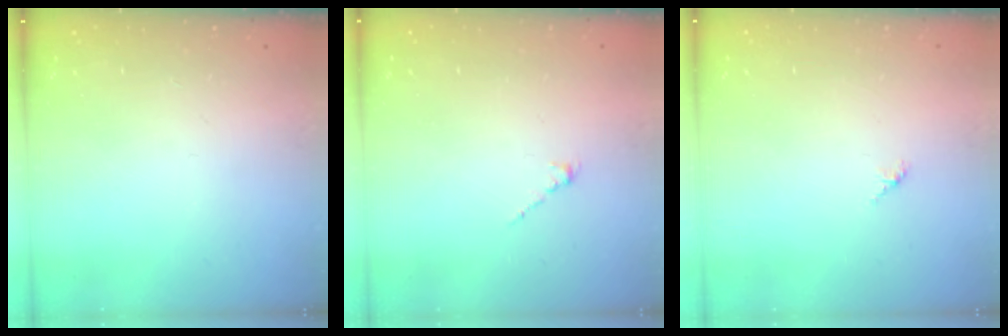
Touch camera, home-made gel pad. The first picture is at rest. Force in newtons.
{"total": 0.0}
{"total": 1.5, "press": 1.4, "slide": 0.4}